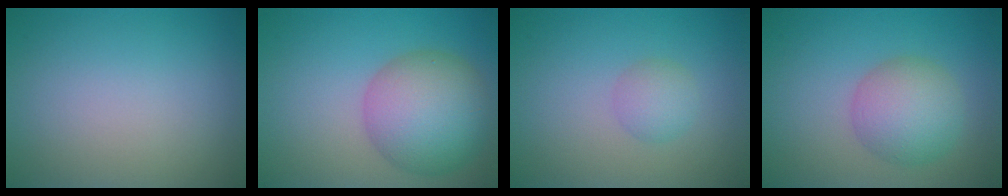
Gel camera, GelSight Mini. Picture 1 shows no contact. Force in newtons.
{"total": 8.1, "press": 8.1, "slide": 0.3}
{"total": 1.9, "press": 1.9, "slide": 0.0}
{"total": 5.0, "press": 5.0, "slide": 0.3}